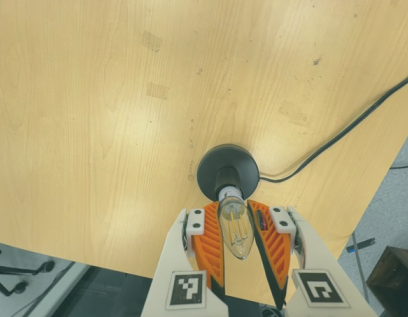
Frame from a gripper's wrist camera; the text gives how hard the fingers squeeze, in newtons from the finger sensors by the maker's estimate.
{"total": 15.4, "left": 16.1, "right": 14.7}